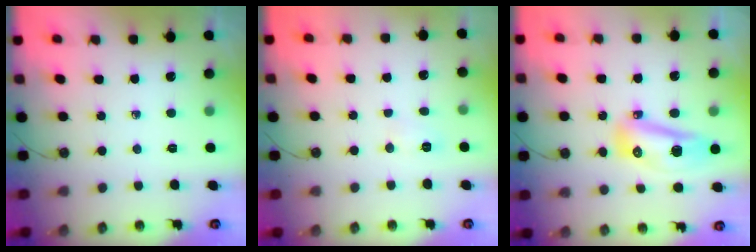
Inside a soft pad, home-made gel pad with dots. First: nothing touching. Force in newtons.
{"total": 3.6, "press": 3.5, "slide": 0.7}
{"total": 11.4, "press": 11.2, "slide": 1.9}